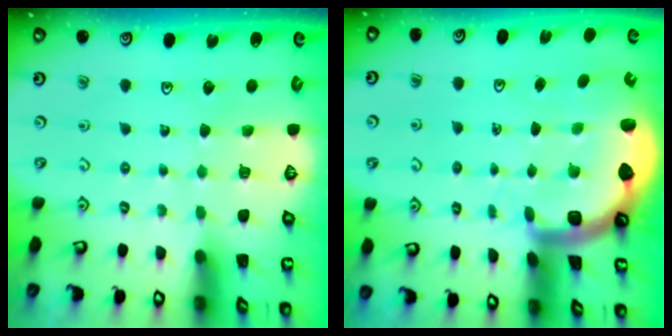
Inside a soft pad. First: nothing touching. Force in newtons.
{"total": 4.7, "press": 4.5, "slide": 1.5}